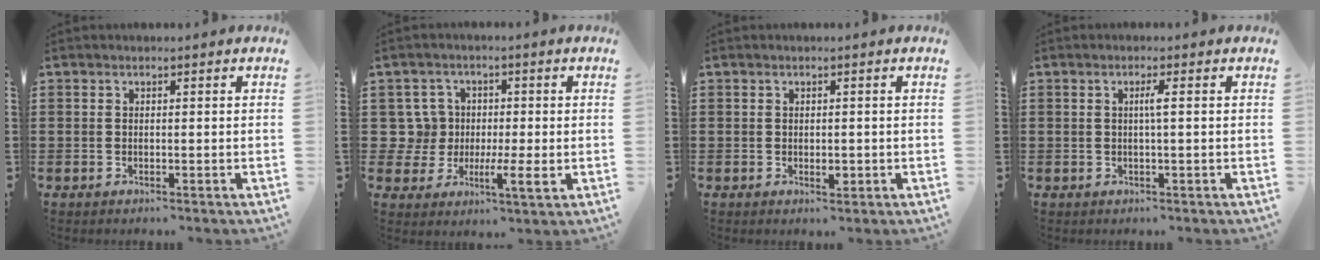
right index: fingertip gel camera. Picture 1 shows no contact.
{"total": 5.6, "force": [-0.3, 4.5, 3.3], "torque": [-0.084, 0.009, -0.004]}
{"total": 1.2, "force": [-0.2, 0.8, 1.0], "torque": [-0.018, 0.001, -0.003]}
{"total": 1.6, "force": [0.0, -0.2, 1.6], "torque": [-0.031, -0.002, -0.003]}